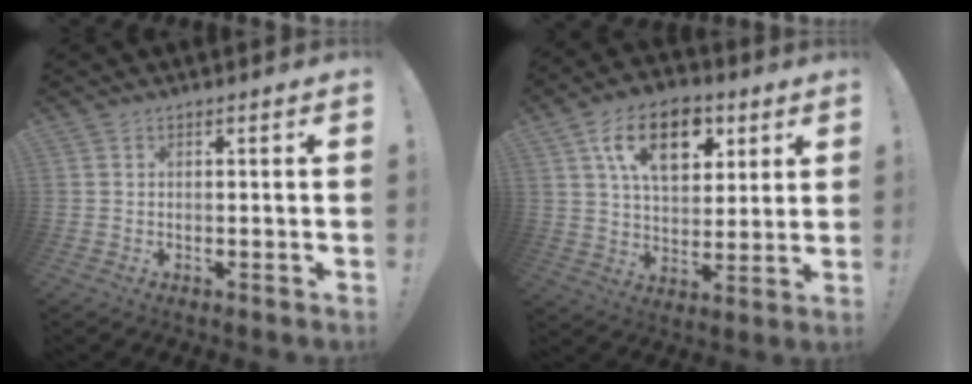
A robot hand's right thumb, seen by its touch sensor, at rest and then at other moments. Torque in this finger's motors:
{"motor_torque": [1.04, 3.01, 0.19, 0.19, 0.12]}